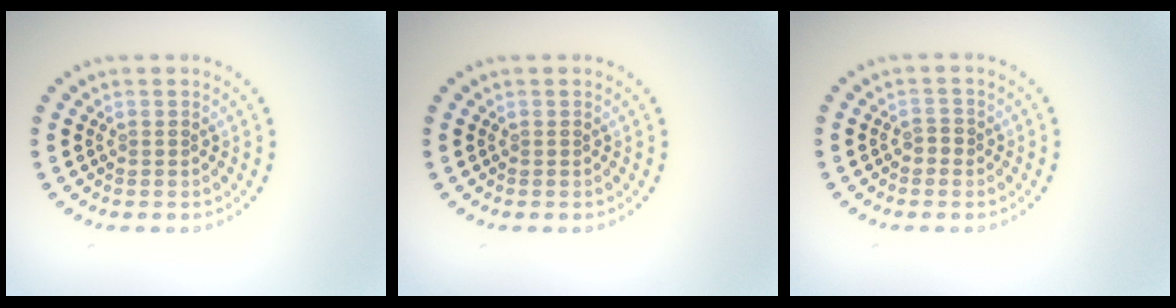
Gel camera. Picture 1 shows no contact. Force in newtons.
{"total": 0.0}
{"total": 1.0, "press": 0.9, "slide": 0.3}